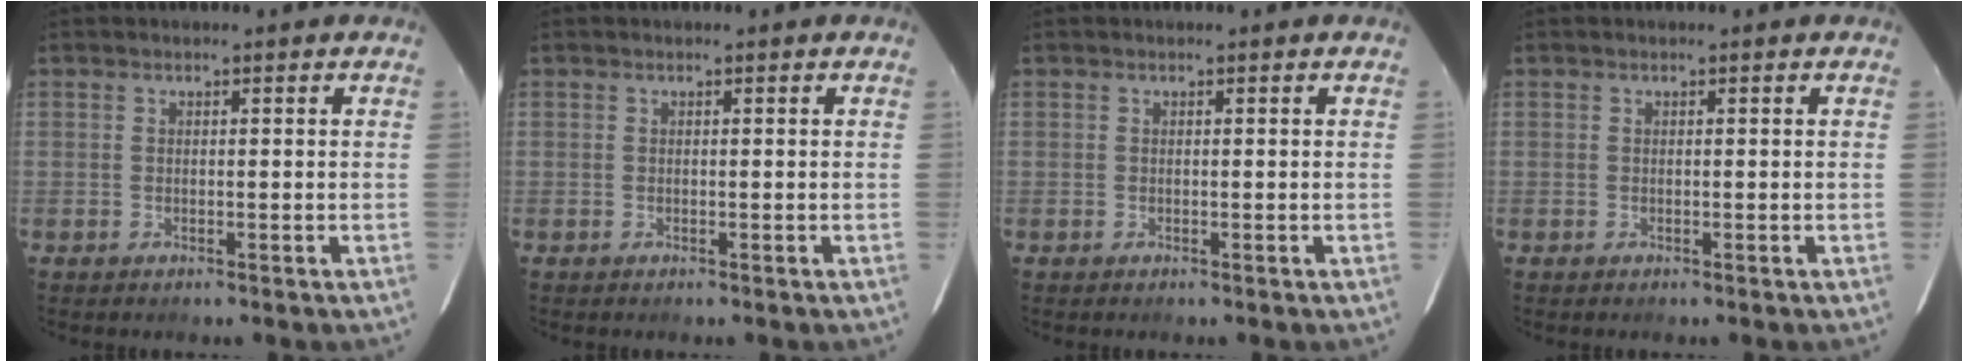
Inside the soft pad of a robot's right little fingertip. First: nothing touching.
{"total": 0.0}
{"total": 0.0}
{"total": 0.0}